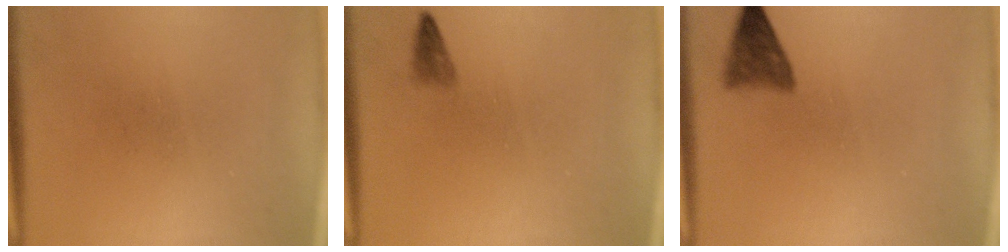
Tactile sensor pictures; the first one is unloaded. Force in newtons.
{"total": 1.2}
{"total": 3.5}